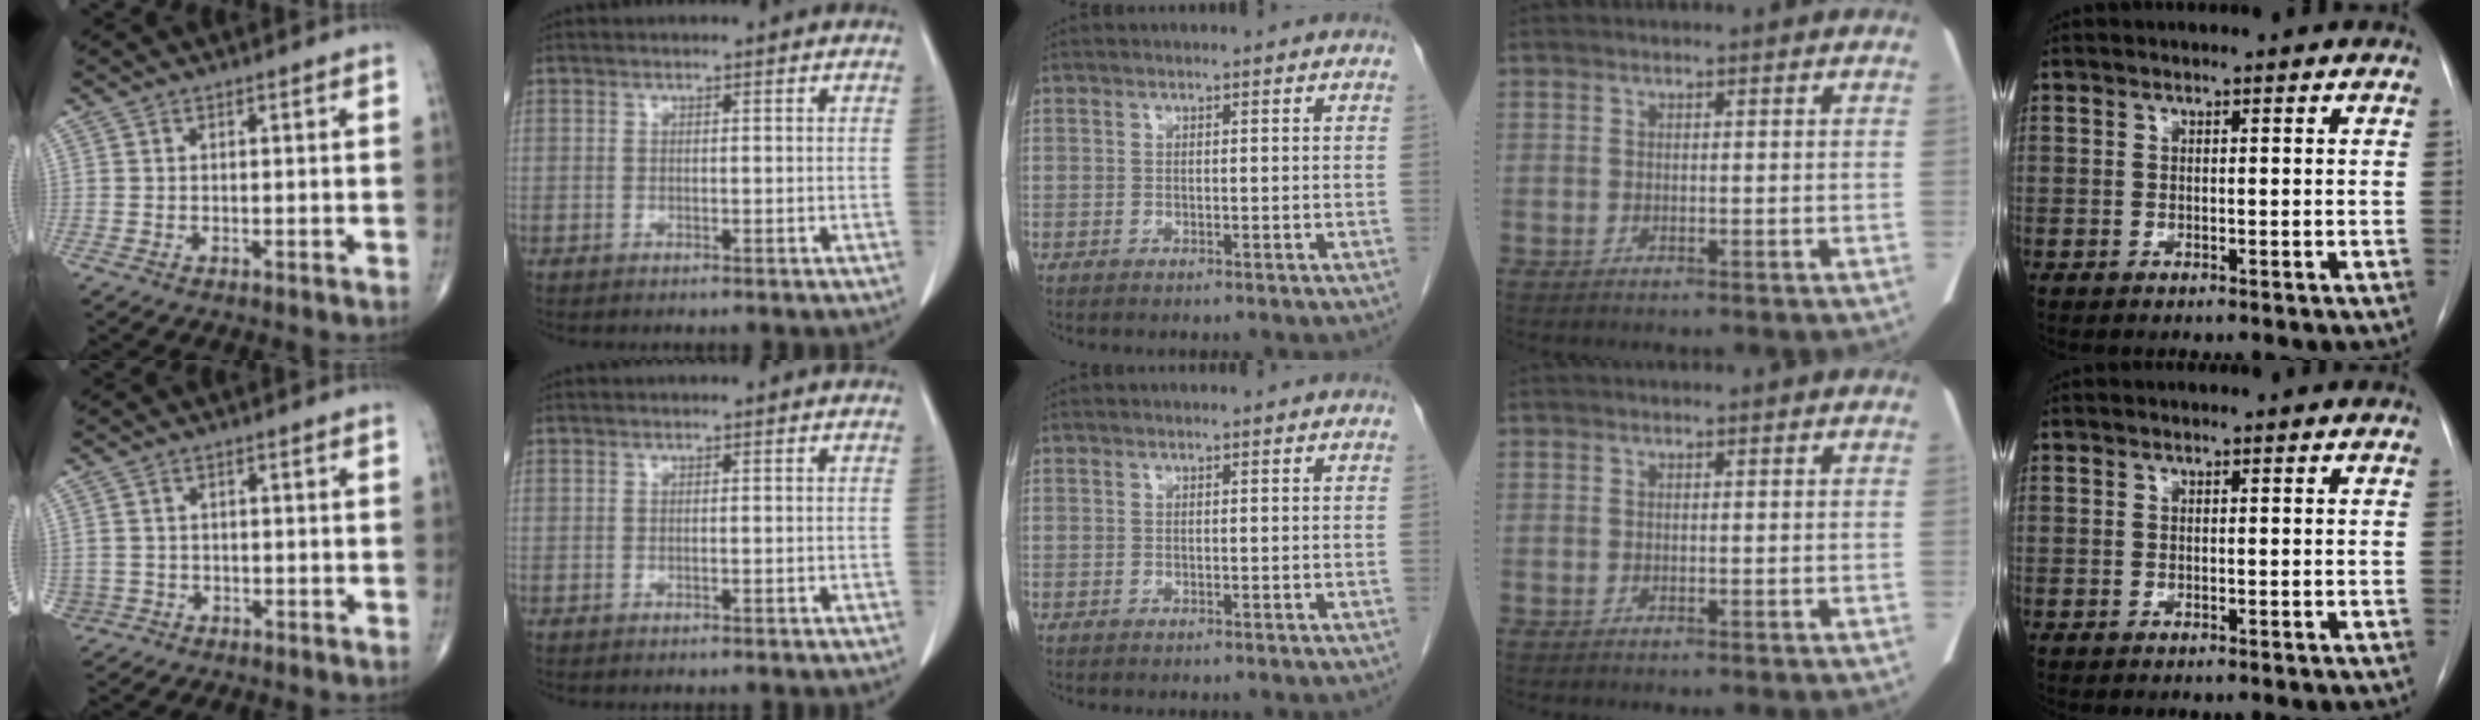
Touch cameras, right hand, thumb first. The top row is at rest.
{"thumb": {"total": 3.6, "force": [-1.4, 3.3, 0.2], "torque": [0.007, 0.013, -0.021]}}